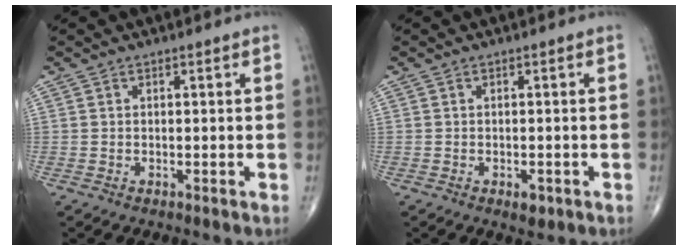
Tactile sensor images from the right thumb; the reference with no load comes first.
{"total": 2.1, "force": [-1.0, 1.0, 1.5], "torque": [-0.013, 0.000, -0.010]}